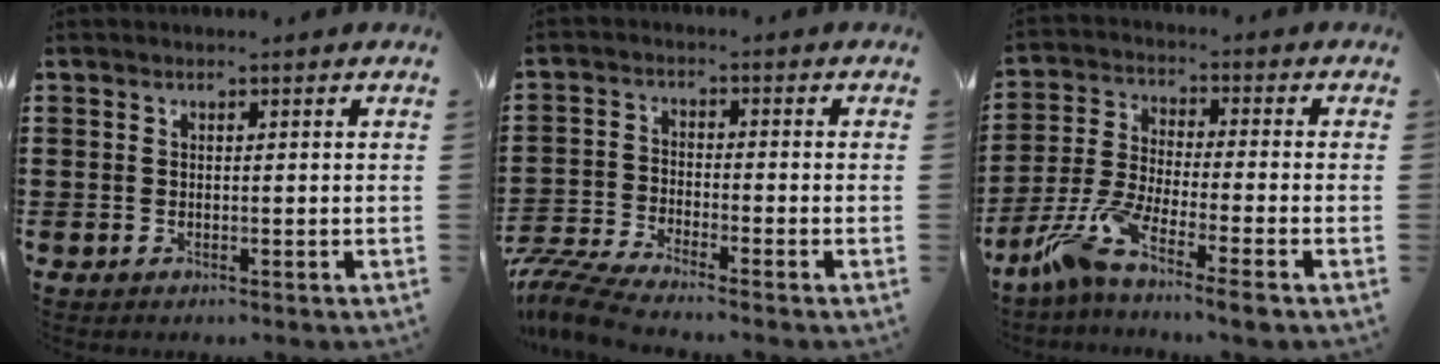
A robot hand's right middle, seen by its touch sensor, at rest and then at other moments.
{"total": 5.7, "force": [-5.2, 0.2, 2.2], "torque": [-0.070, -0.017, -0.109]}
{"total": 7.7, "force": [-6.0, 0.9, 4.8], "torque": [-0.120, -0.012, -0.120]}